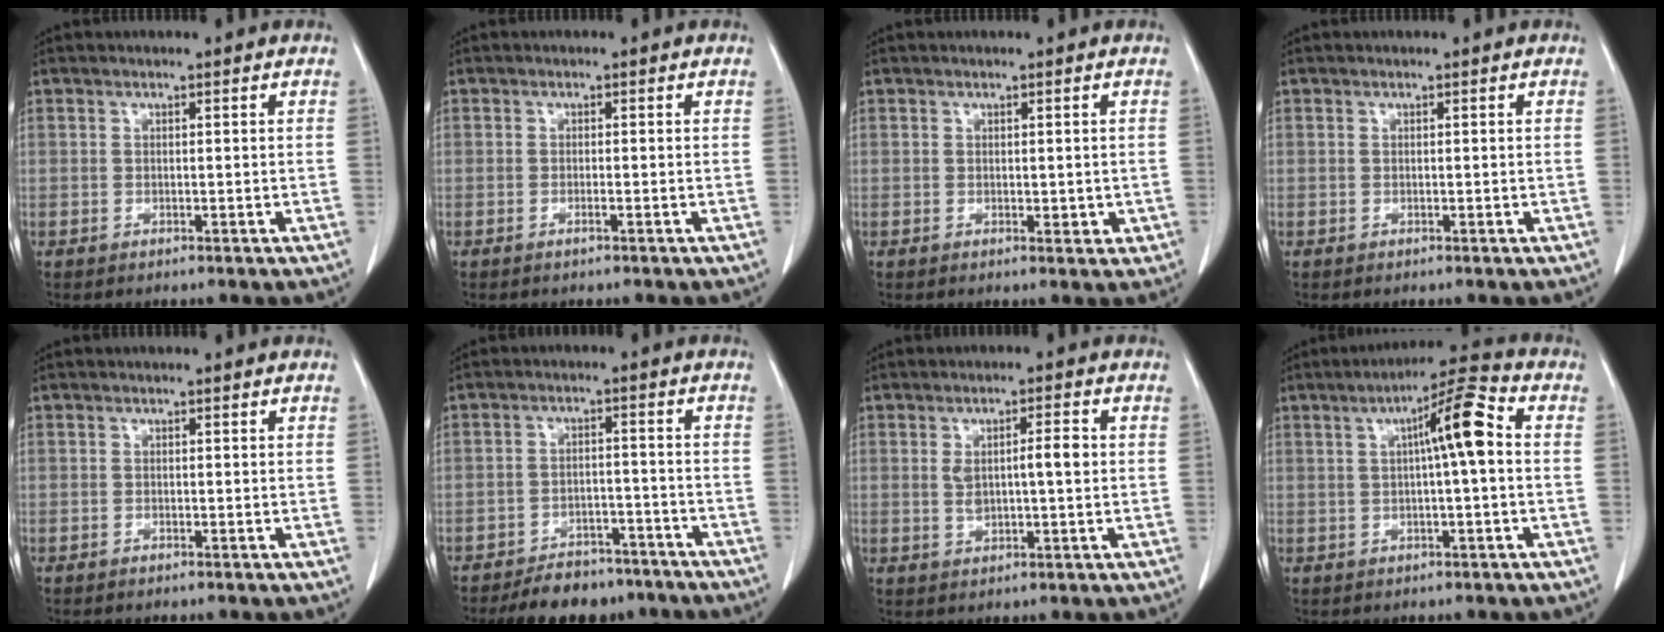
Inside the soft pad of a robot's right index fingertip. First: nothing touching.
{"total": 0.7, "force": [-0.4, -0.1, 0.6], "torque": [-0.012, 0.000, -0.006]}
{"total": 1.8, "force": [0.0, 1.1, 1.4], "torque": [-0.015, -0.003, 0.004]}
{"total": 0.0}
{"total": 0.0}
{"total": 9.8, "force": [-8.5, 4.2, 2.6], "torque": [-0.022, 0.004, -0.121]}
{"total": 5.1, "force": [0.5, 1.3, 5.0], "torque": [-0.089, 0.011, 0.013]}
{"total": 7.8, "force": [0.9, 0.4, 7.8], "torque": [-0.124, 0.019, 0.009]}